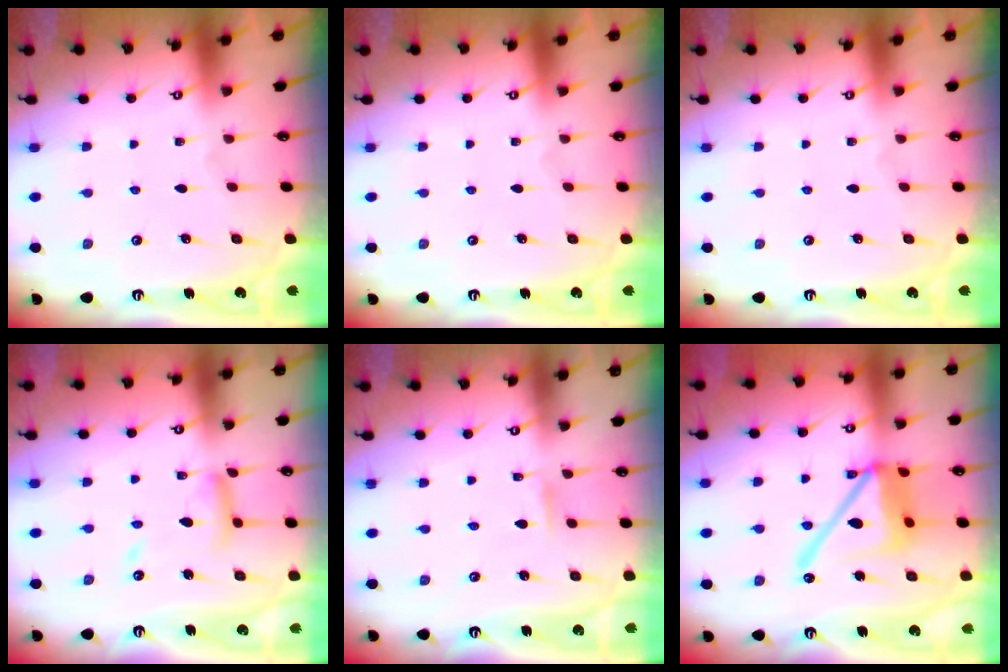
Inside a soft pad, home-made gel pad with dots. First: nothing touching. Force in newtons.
{"total": 0.0}
{"total": 0.0}
{"total": 11.7, "press": 11.7, "slide": 1.2}
{"total": 2.7, "press": 2.7, "slide": 0.3}
{"total": 17.1, "press": 17.0, "slide": 1.9}